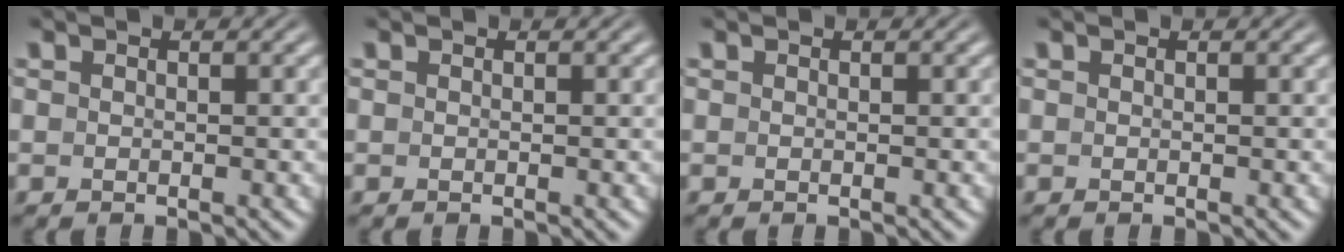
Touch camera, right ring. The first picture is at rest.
{"total": 0.0}
{"total": 0.0}
{"total": 0.0}